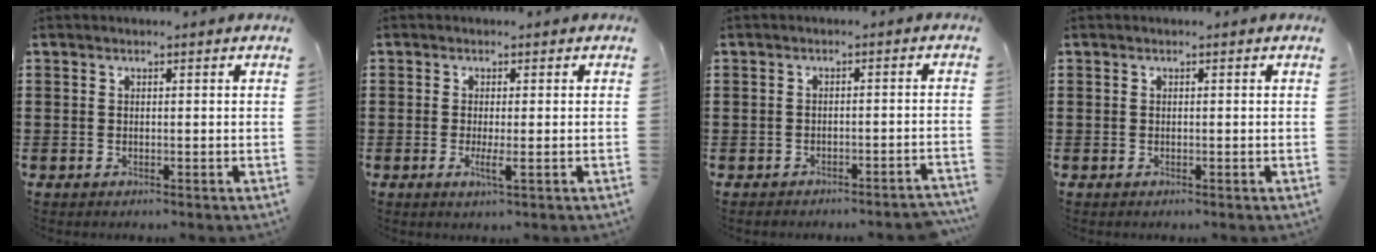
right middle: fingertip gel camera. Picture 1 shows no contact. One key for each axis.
{"total": 2.1, "fx": -0.5, "fy": 0.3, "fz": 2.0, "tx": -0.036, "ty": -0.005, "tz": -0.007}
{"total": 1.7, "fx": -1.7, "fy": 0.1, "fz": -0.1, "tx": -0.006, "ty": 0.004, "tz": -0.037}
{"total": 0.0}